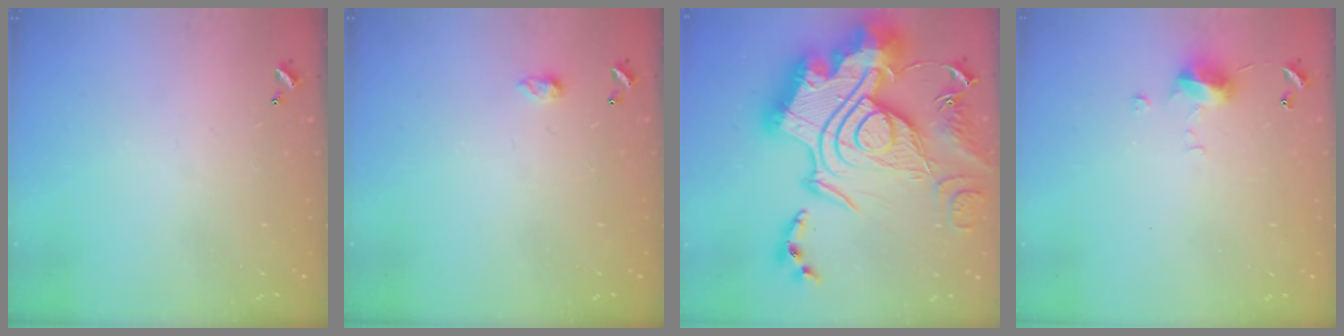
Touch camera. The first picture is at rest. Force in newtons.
{"total": 3.8, "press": 3.8, "slide": 0.4}
{"total": 0.8, "press": 0.8, "slide": 0.0}
{"total": 5.8, "press": 5.7, "slide": 0.7}